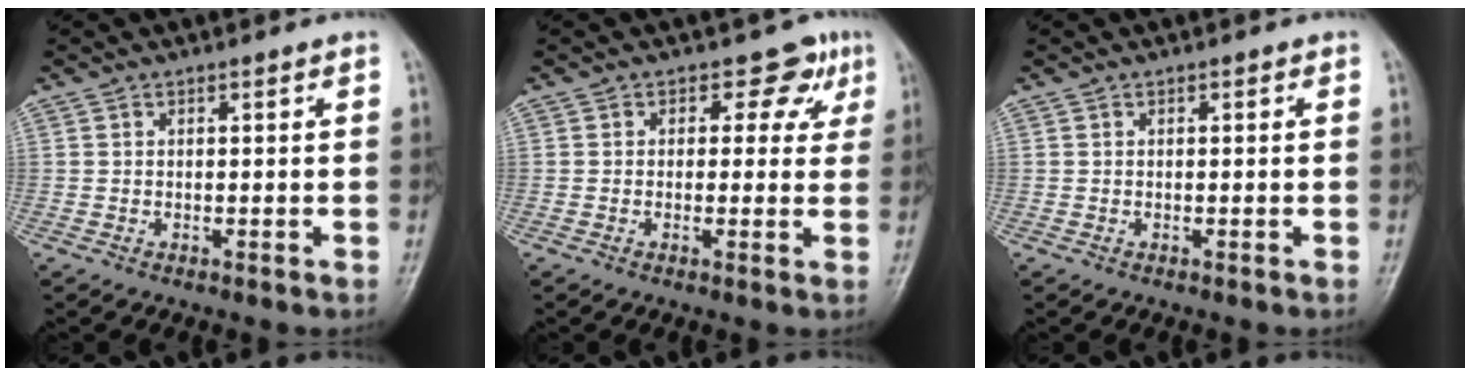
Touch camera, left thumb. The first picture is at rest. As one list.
[{"total": 5.0, "force": [2.1, 3.8, 2.5], "torque": [0.013, 0.001, 0.015]}, {"total": 0.0}]